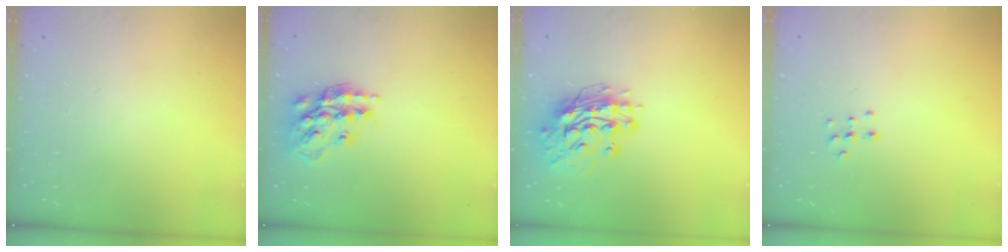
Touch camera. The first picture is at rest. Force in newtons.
{"total": 19.7, "press": 19.6, "slide": 1.4}
{"total": 15.2, "press": 15.1, "slide": 1.6}
{"total": 5.8, "press": 5.8, "slide": 0.4}